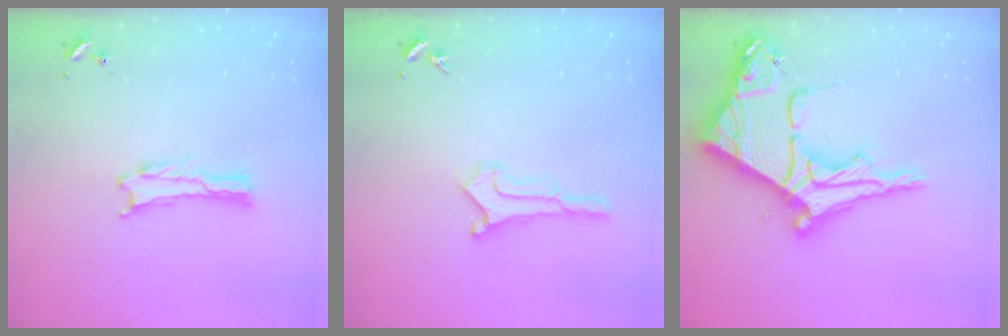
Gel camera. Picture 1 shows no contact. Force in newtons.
{"total": 0.9, "press": 0.9, "slide": 0.1}
{"total": 12.1, "press": 12.1, "slide": 1.3}